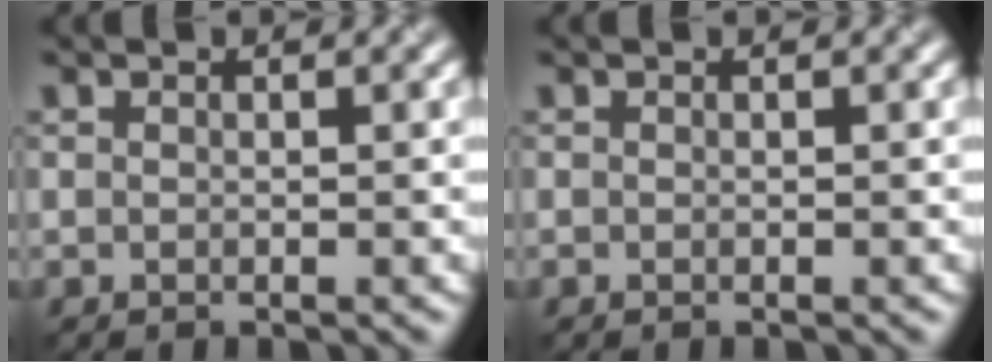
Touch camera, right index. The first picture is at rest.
{"total": 0.0}